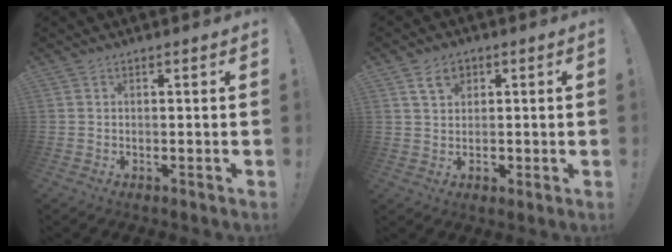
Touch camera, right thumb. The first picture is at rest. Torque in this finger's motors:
{"motor_torque": [0.53, 0.55, 0.10, 0.03, 0.17]}